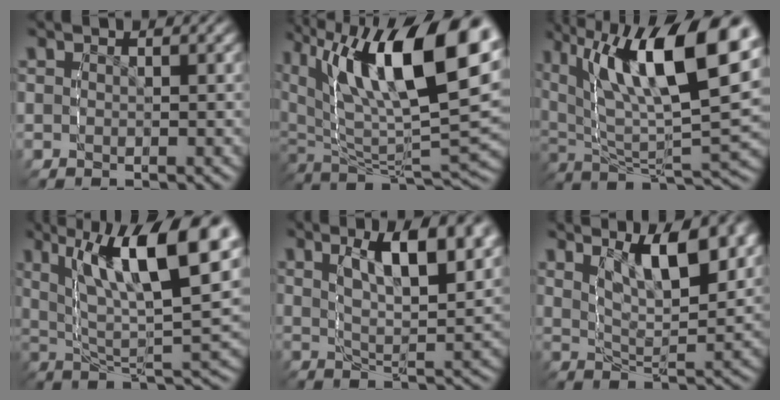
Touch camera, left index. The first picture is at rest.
{"total": 14.0, "force": [2.9, 6.2, 12.2], "torque": [-0.208, -0.006, 0.049]}
{"total": 12.7, "force": [3.1, 5.7, 10.9], "torque": [-0.199, -0.001, 0.046]}
{"total": 11.6, "force": [3.2, 4.9, 10.0], "torque": [-0.166, 0.002, 0.046]}
{"total": 6.2, "force": [2.1, 1.9, 5.5], "torque": [-0.096, -0.006, 0.034]}
{"total": 7.2, "force": [2.9, 3.0, 5.8], "torque": [-0.103, -0.008, 0.046]}